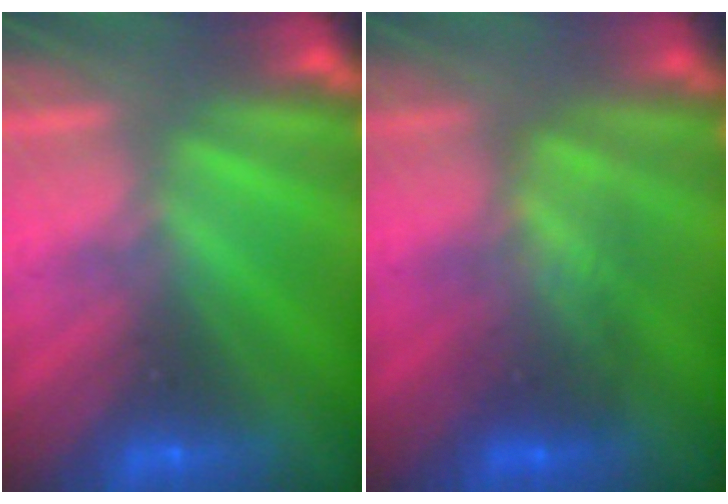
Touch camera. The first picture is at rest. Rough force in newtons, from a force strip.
{"total": 3.2}